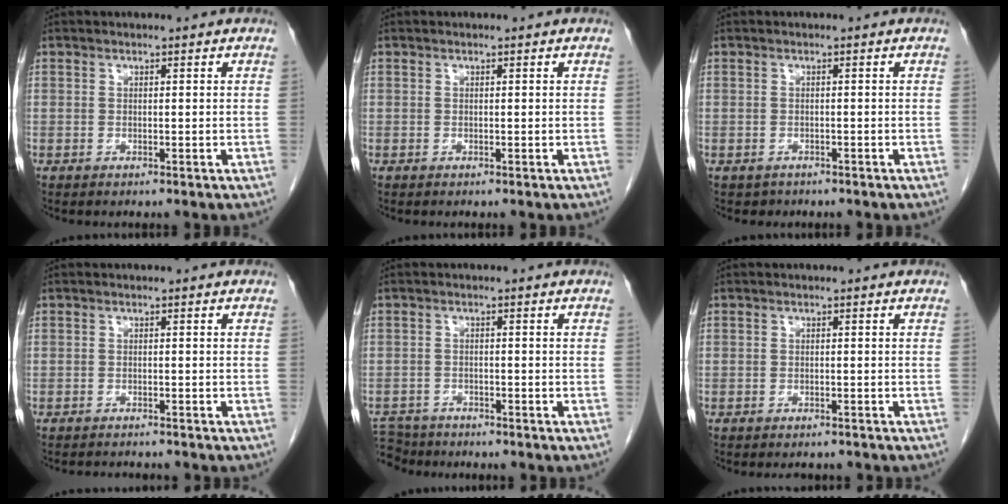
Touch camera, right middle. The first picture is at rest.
{"total": 0.0}
{"total": 1.5, "force": [-1.1, 1.0, -0.1], "torque": [-0.010, 0.002, -0.014]}
{"total": 3.3, "force": [-3.3, 0.4, 0.6], "torque": [-0.004, -0.007, -0.045]}
{"total": 6.3, "force": [-5.7, 2.4, 0.6], "torque": [-0.013, 0.001, -0.099]}
{"total": 1.8, "force": [-1.7, 0.6, 0.3], "torque": [-0.004, -0.003, -0.020]}